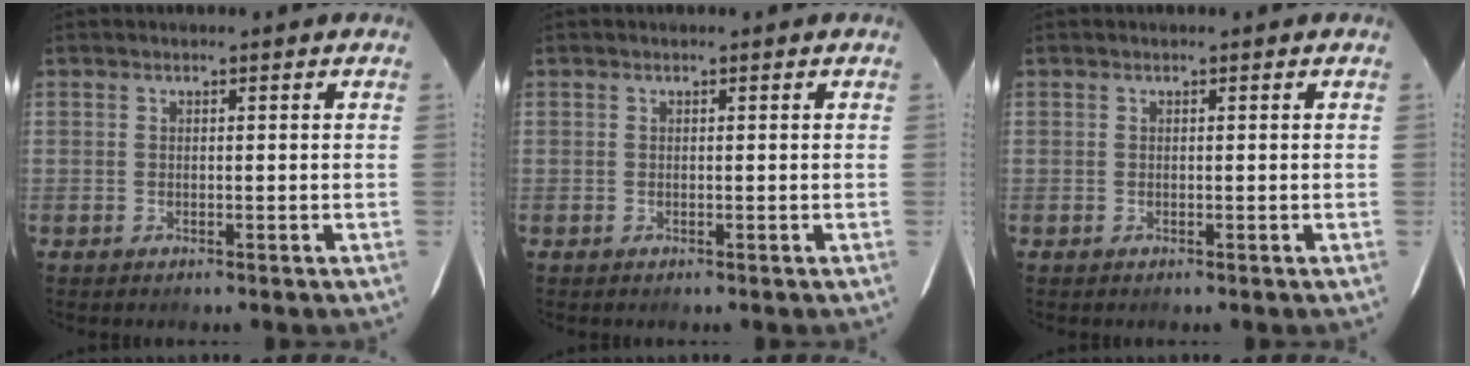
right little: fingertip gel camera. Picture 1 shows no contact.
{"total": 0.0}
{"total": 0.0}